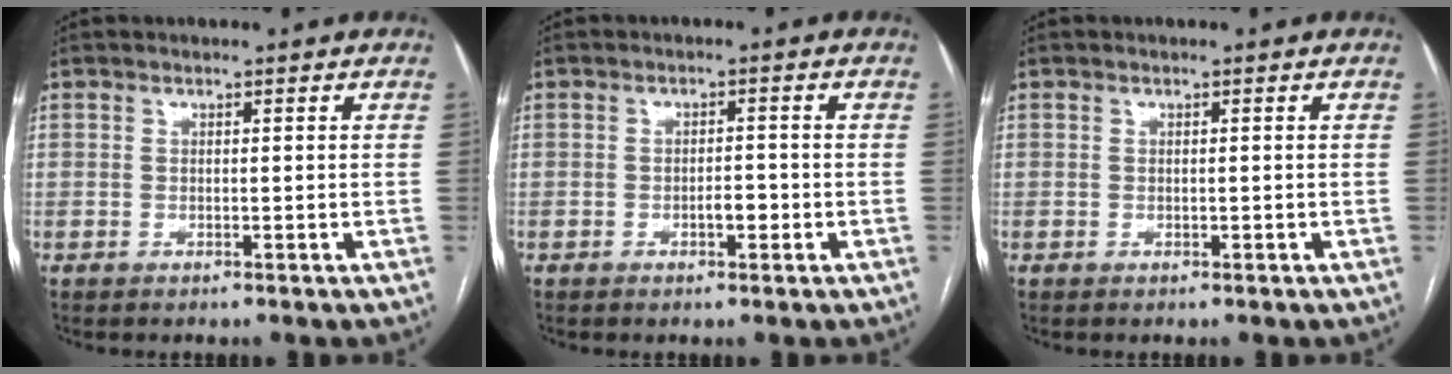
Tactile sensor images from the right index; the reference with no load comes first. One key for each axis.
{"total": 2.2, "fx": -0.9, "fy": 0.9, "fz": 1.9, "tx": -0.026, "ty": 0.004, "tz": -0.014}
{"total": 0.0}